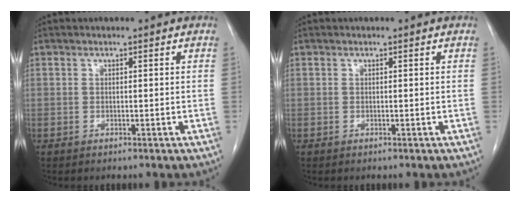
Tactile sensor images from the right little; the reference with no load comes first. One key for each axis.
{"total": 0.0}